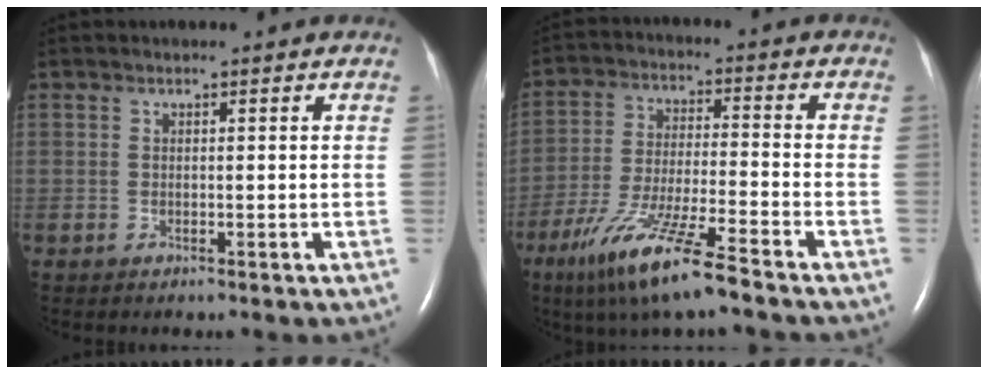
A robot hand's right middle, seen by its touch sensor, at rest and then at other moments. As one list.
[{"total": 12.2, "force": [-8.2, 0.3, 9.0], "torque": [-0.183, -0.034, -0.151]}]